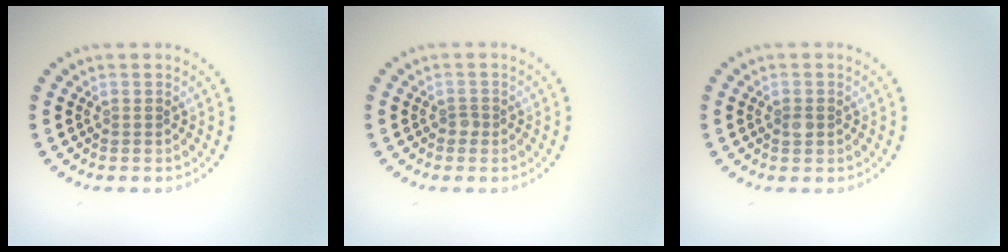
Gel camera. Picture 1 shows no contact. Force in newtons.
{"total": 0.6, "press": 0.5, "slide": 0.4}
{"total": 1.0, "press": 1.0, "slide": 0.1}